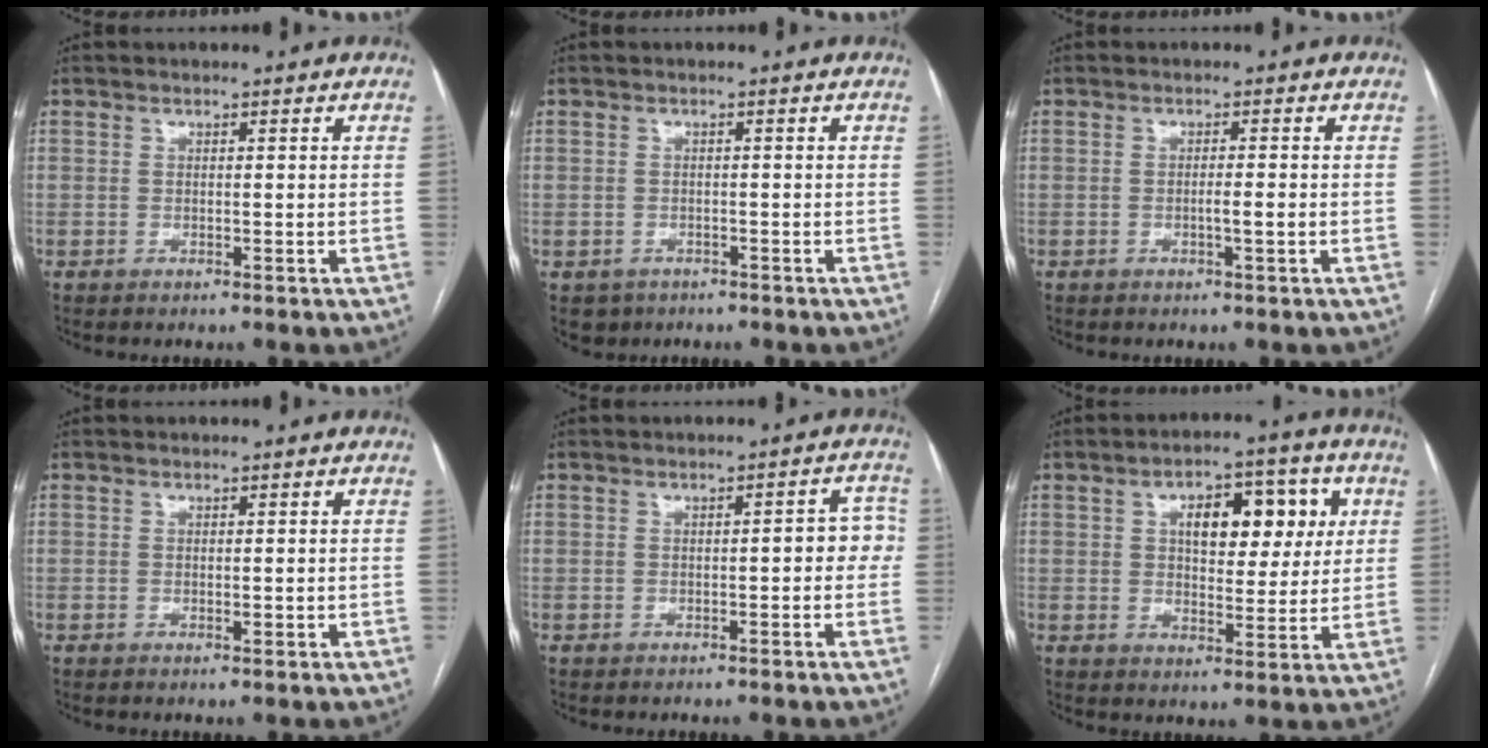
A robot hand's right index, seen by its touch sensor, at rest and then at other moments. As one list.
[{"total": 2.9, "force": [-1.7, 2.4, 0.3], "torque": [-0.004, 0.005, -0.023]}, {"total": 1.9, "force": [-0.5, 0.0, 1.8], "torque": [-0.032, -0.001, -0.010]}, {"total": 0.9, "force": [-0.1, 0.3, 0.8], "torque": [-0.014, -0.003, 0.000]}, {"total": 3.7, "force": [-0.3, 1.4, 3.4], "torque": [-0.029, 0.020, -0.006]}, {"total": 10.7, "force": [3.2, 5.3, 8.8], "torque": [-0.117, 0.026, 0.048]}]